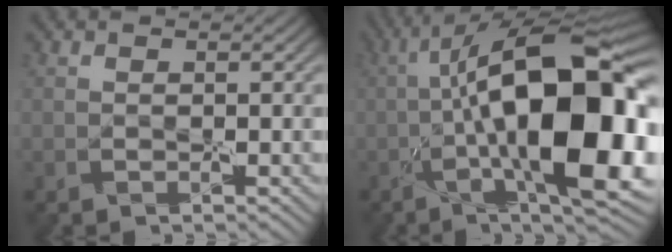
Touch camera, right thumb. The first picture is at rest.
{"total": 17.0, "force": [-1.0, 6.0, 15.9], "torque": [-0.237, 0.028, -0.026]}